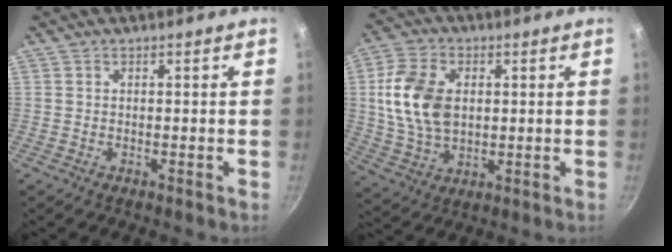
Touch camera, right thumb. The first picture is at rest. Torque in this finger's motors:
{"motor_torque": [1.09, 1.09, 1.41, 0.40, 0.17]}